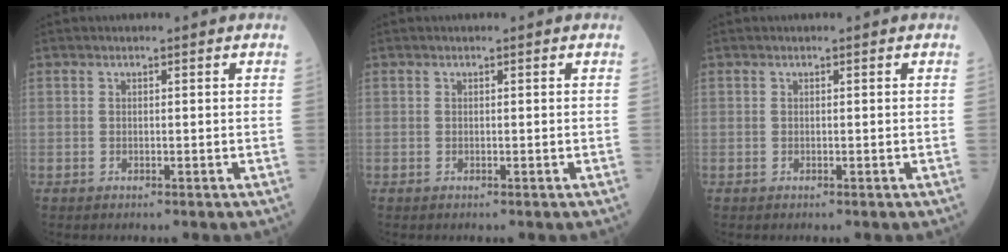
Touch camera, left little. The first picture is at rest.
{"total": 0.0}
{"total": 0.0}